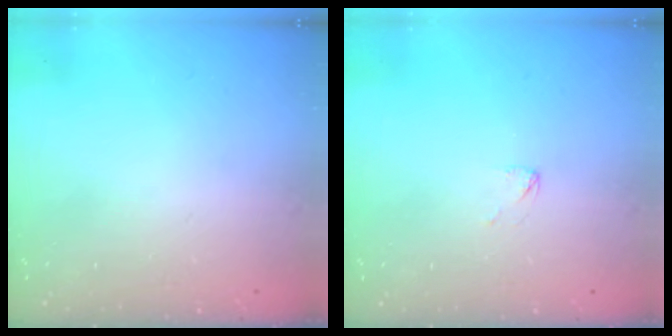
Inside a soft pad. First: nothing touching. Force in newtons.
{"total": 1.9, "press": 1.9, "slide": 0.1}